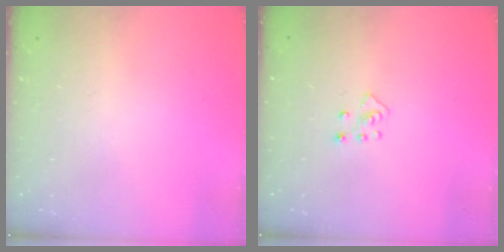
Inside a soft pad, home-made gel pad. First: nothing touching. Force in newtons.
{"total": 4.5, "press": 4.5, "slide": 0.4}